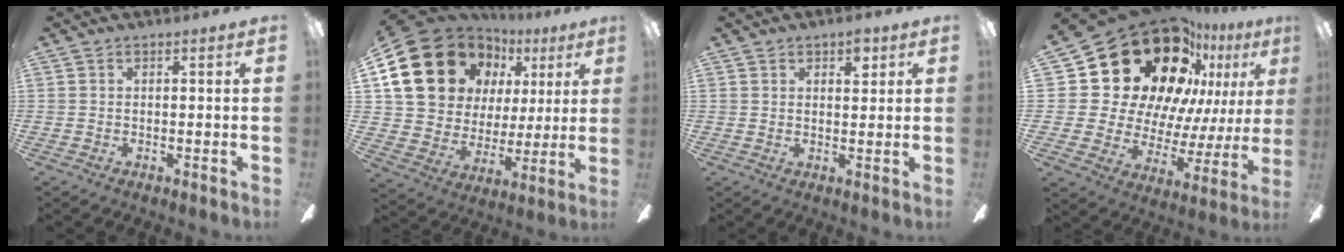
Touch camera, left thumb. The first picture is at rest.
{"total": 20.6, "force": [9.7, 15.6, 9.2], "torque": [-0.184, -0.045, 0.199]}
{"total": 3.7, "force": [2.2, 2.1, 2.2], "torque": [-0.015, -0.007, 0.031]}
{"total": 31.3, "force": [17.2, 19.1, 17.9], "torque": [-0.296, -0.131, 0.349]}